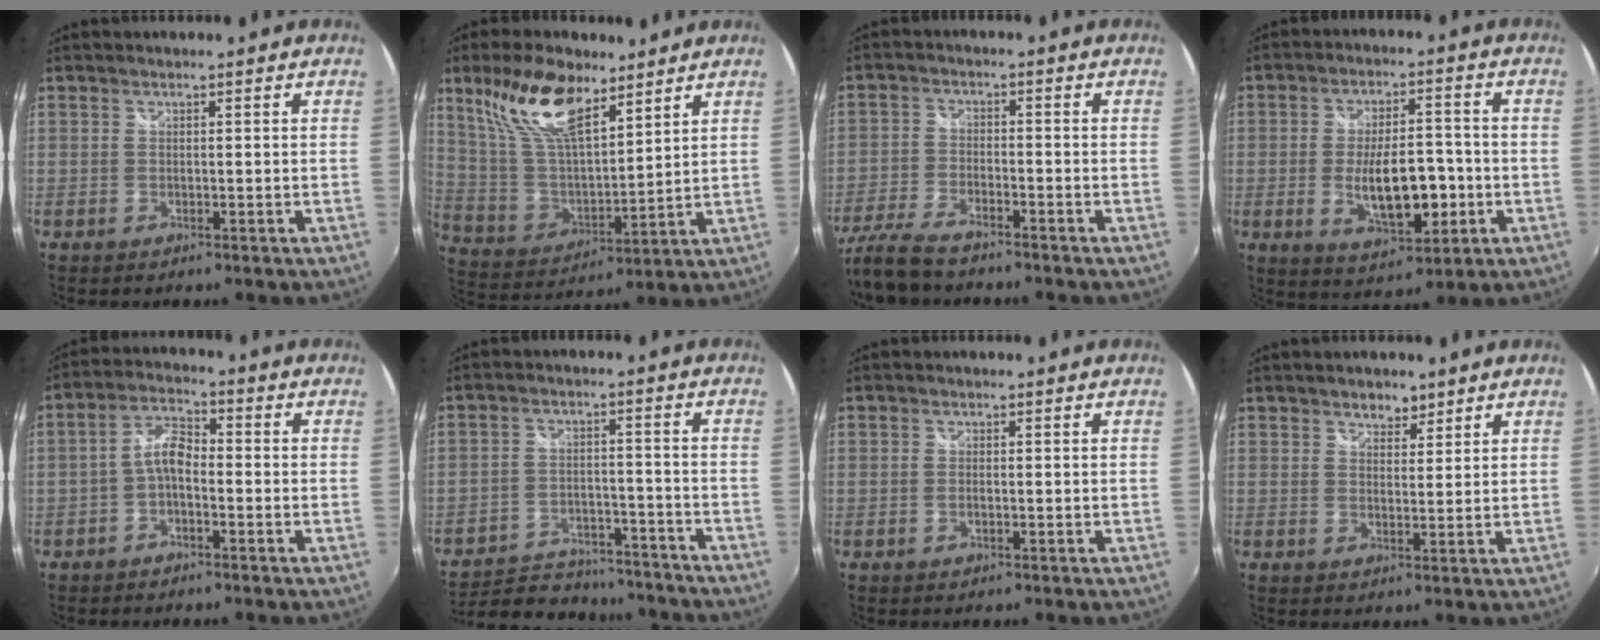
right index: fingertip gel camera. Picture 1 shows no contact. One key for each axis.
{"total": 16.2, "fx": 10.2, "fy": 6.6, "fz": 10.7, "tx": -0.214, "ty": 0.019, "tz": 0.205}
{"total": 9.5, "fx": -7.8, "fy": 2.6, "fz": 4.8, "tx": -0.121, "ty": -0.024, "tz": -0.151}
{"total": 11.8, "fx": -2.6, "fy": 4.9, "fz": 10.4, "tx": -0.184, "ty": -0.007, "tz": -0.028}
{"total": 4.9, "fx": -1.9, "fy": 2.3, "fz": 3.9, "tx": -0.080, "ty": 0.016, "tz": -0.037}
{"total": 21.4, "fx": -18.5, "fy": 7.8, "fz": 7.5, "tx": -0.162, "ty": 0.010, "tz": -0.247}
{"total": 0.8, "fx": -0.1, "fy": 0.3, "fz": 0.7, "tx": -0.016, "ty": -0.001, "tz": -0.005}
{"total": 3.1, "fx": 2.3, "fy": 1.8, "fz": 0.9, "tx": -0.008, "ty": 0.003, "tz": 0.036}